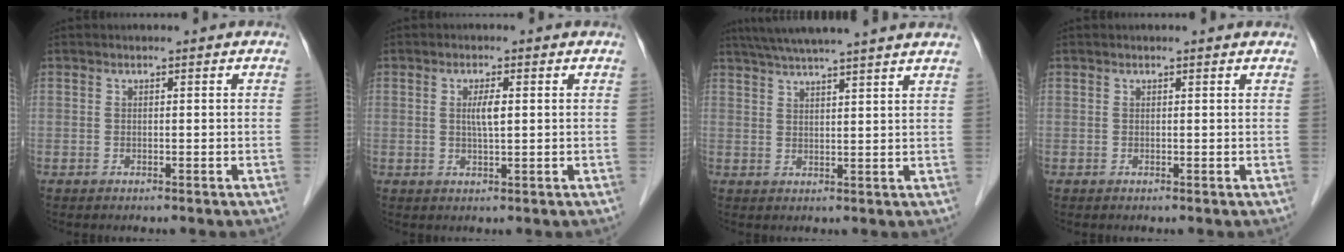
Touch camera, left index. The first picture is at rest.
{"total": 2.5, "force": [0.4, 0.3, 2.5], "torque": [-0.047, 0.000, 0.006]}
{"total": 14.4, "force": [12.5, -0.5, 7.3], "torque": [-0.124, 0.032, 0.166]}
{"total": 0.9, "force": [0.9, 0.0, 0.1], "torque": [-0.011, 0.001, 0.007]}